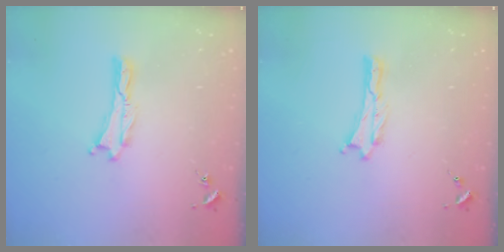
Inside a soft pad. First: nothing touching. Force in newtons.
{"total": 0.0}